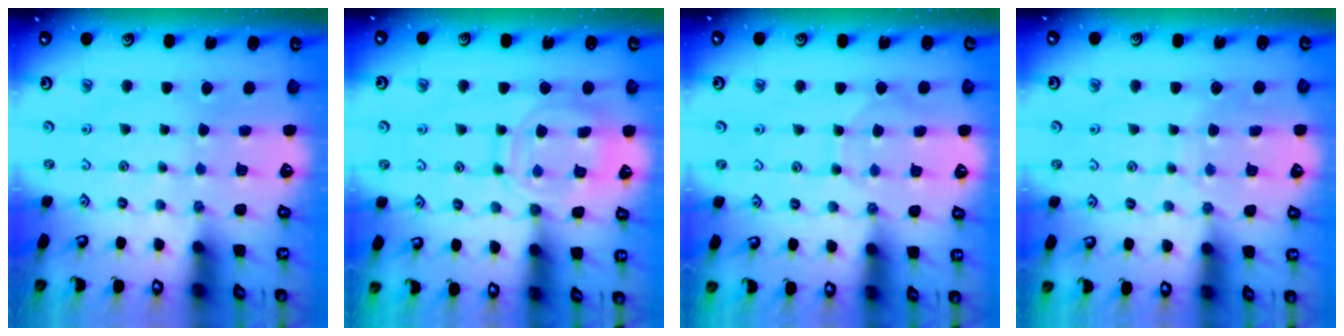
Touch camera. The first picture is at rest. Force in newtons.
{"total": 12.5, "press": 12.5, "slide": 1.1}
{"total": 6.1, "press": 6.1, "slide": 0.6}
{"total": 6.0, "press": 6.0, "slide": 0.7}